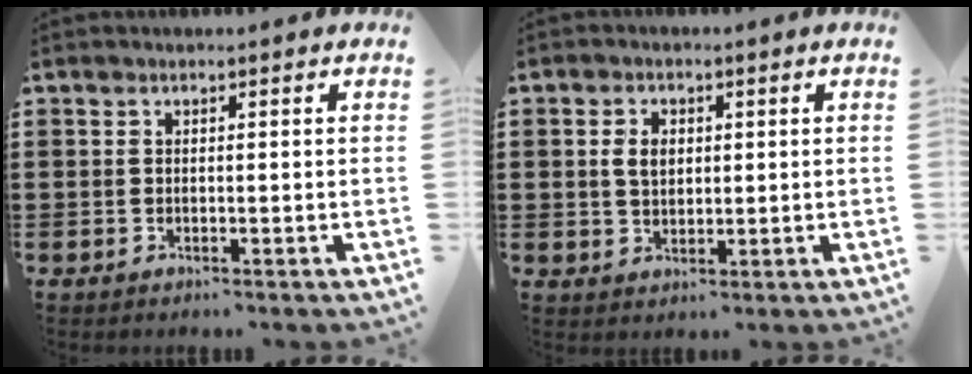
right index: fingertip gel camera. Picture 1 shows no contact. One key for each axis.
{"total": 3.2, "fx": 0.5, "fy": 2.2, "fz": 2.4, "tx": -0.051, "ty": 0.011, "tz": 0.008}